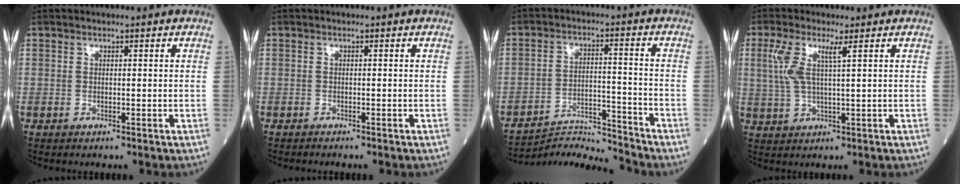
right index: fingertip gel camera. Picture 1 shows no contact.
{"total": 1.3, "force": [-1.2, 0.1, 0.5], "torque": [-0.008, -0.001, -0.014]}
{"total": 9.5, "force": [-9.2, -1.9, -0.6], "torque": [0.002, 0.017, -0.162]}
{"total": 5.7, "force": [2.1, 0.8, 5.2], "torque": [-0.129, 0.012, 0.044]}